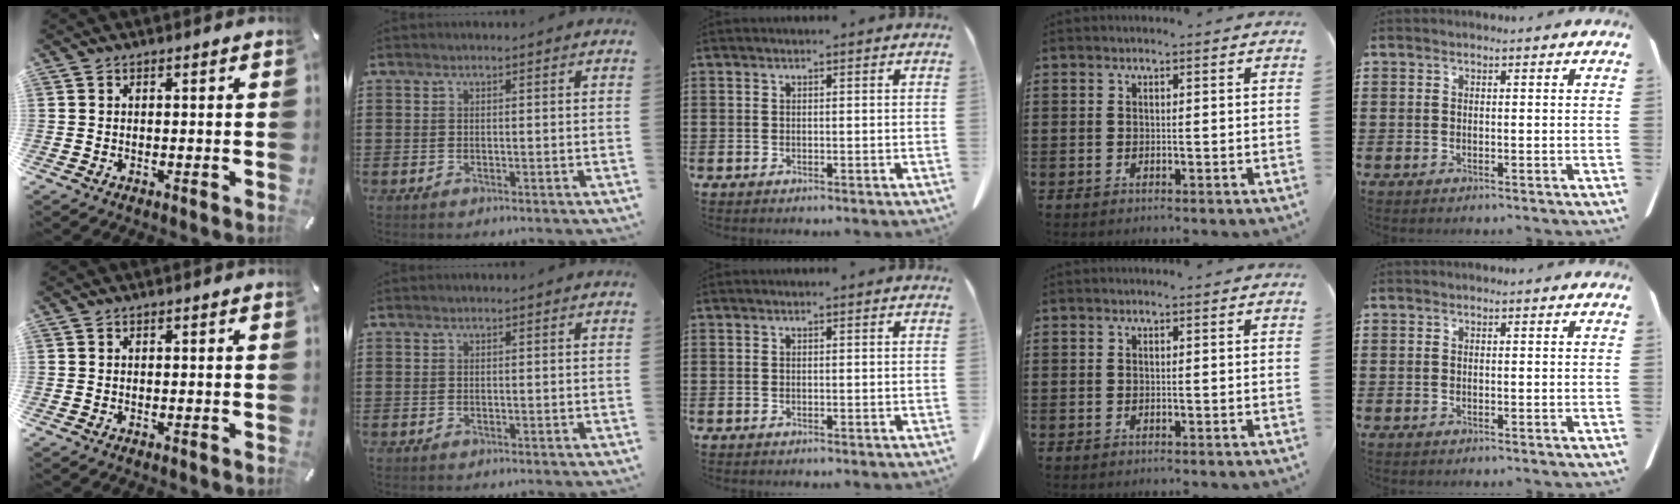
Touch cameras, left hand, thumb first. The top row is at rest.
{}